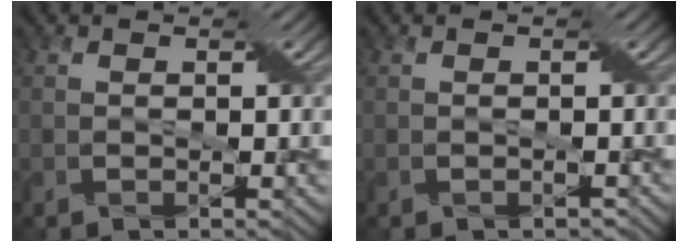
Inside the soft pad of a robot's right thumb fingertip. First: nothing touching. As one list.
[{"total": 0.6, "force": [-0.6, 0.3, 0.1], "torque": [0.000, -0.003, -0.006]}]